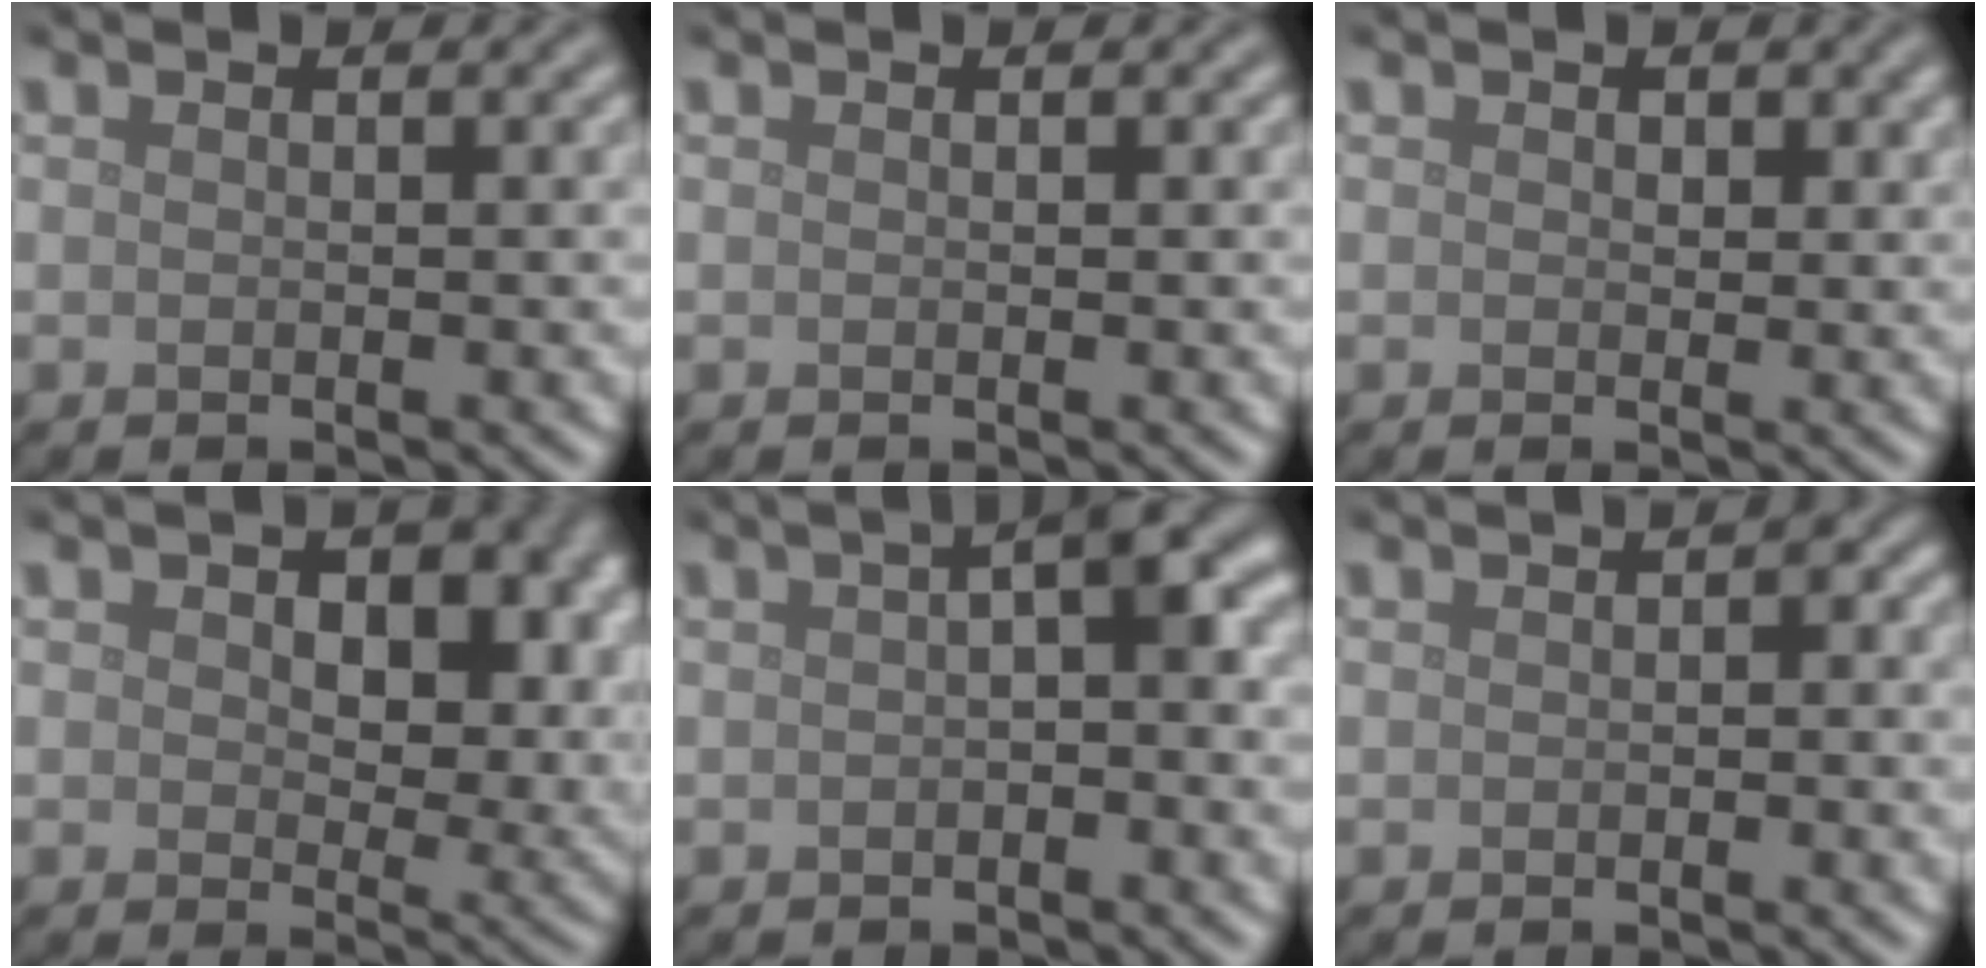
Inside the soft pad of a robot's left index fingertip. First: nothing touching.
{"total": 0.0}
{"total": 1.1, "force": [0.5, 0.8, 0.5], "torque": [-0.005, -0.003, 0.006]}
{"total": 8.9, "force": [2.4, 5.5, 6.6], "torque": [-0.081, -0.015, 0.035]}
{"total": 3.6, "force": [0.4, 0.8, 3.5], "torque": [-0.049, 0.016, 0.002]}
{"total": 1.2, "force": [0.0, 0.7, 1.0], "torque": [-0.011, 0.001, 0.000]}